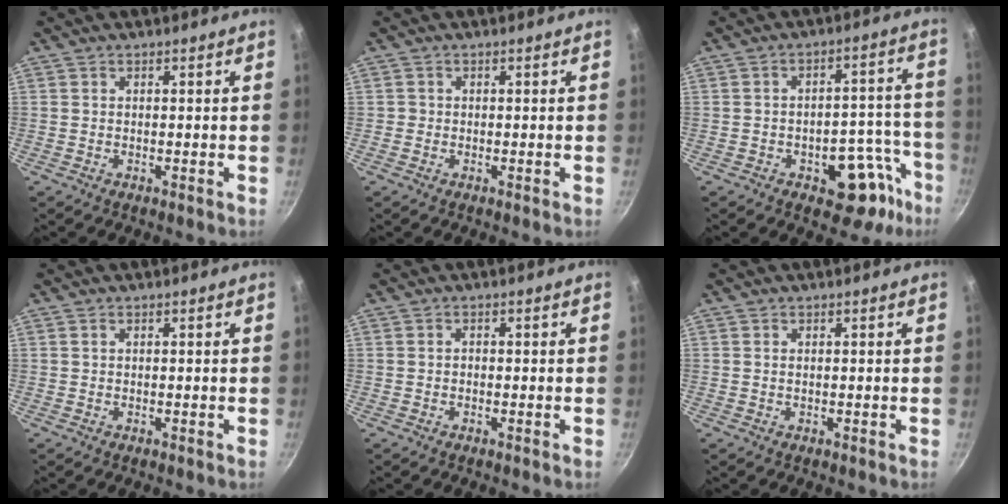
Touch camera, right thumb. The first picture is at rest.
{"total": 0.6, "force": [-0.2, 0.6, 0.1], "torque": [0.002, 0.003, -0.005]}
{"total": 11.9, "force": [-6.2, 6.3, 8.0], "torque": [-0.059, 0.061, -0.074]}
{"total": 0.0}
{"total": 0.6, "force": [-0.2, 0.4, 0.3], "torque": [0.001, 0.003, -0.006]}
{"total": 0.0}